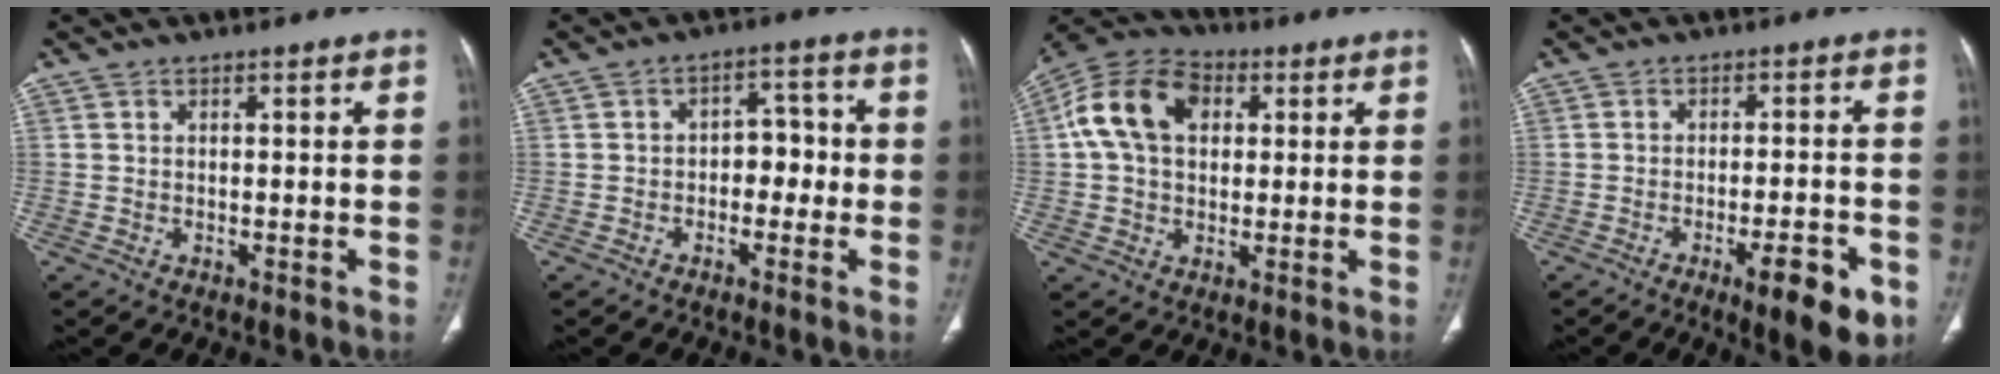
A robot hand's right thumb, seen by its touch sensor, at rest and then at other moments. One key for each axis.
{"total": 5.6, "fx": -1.2, "fy": 4.0, "fz": 3.7, "tx": -0.021, "ty": 0.030, "tz": -0.028}
{"total": 13.7, "fx": 3.0, "fy": 9.6, "fz": 9.4, "tx": -0.161, "ty": 0.023, "tz": 0.044}
{"total": 9.7, "fx": -4.7, "fy": 2.5, "fz": 8.1, "tx": -0.104, "ty": 0.011, "tz": -0.059}